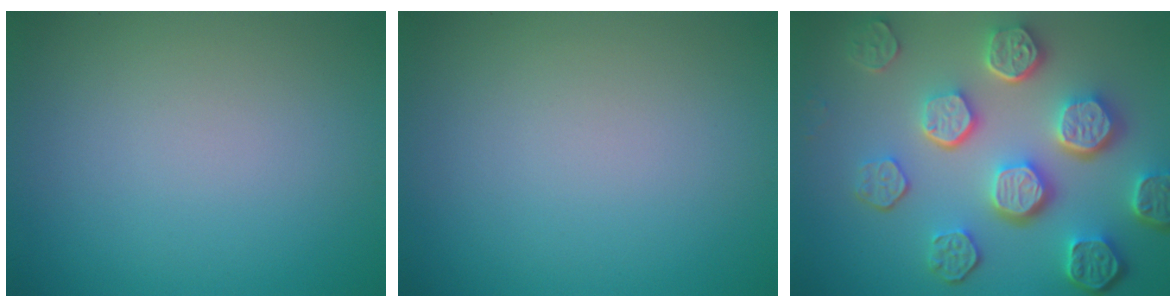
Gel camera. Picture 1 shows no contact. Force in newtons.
{"total": 0.0}
{"total": 8.4, "press": 6.2, "slide": 5.6}